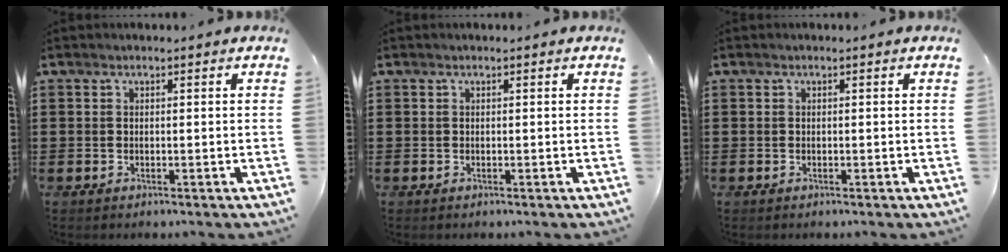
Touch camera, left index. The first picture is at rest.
{"total": 0.0}
{"total": 0.0}